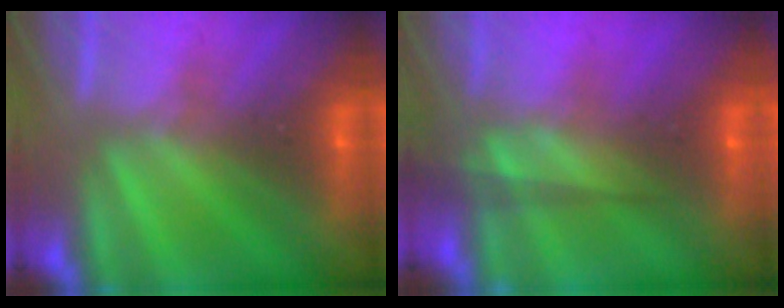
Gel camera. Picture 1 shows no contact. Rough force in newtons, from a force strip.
{"total": 7.7}